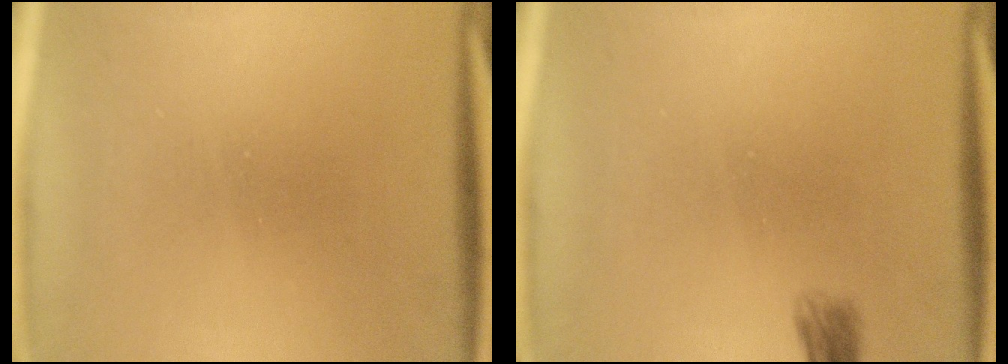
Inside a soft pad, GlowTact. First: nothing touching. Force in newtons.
{"total": 1.6}